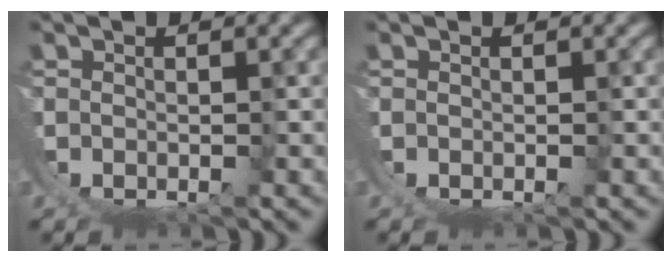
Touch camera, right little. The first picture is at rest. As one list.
[{"total": 0.0}]